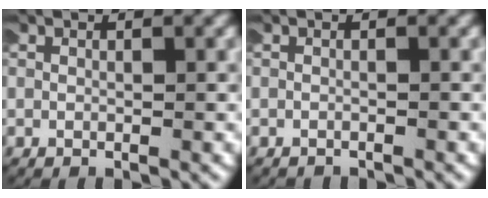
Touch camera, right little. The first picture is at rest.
{"total": 0.7, "force": [-0.7, -0.1, -0.3], "torque": [-0.003, -0.005, -0.007]}